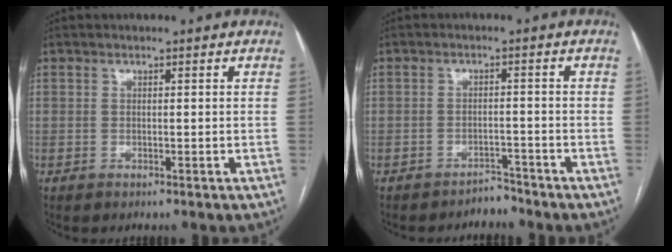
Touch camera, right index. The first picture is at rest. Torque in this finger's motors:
{"motor_torque": [-0.01, -0.04, -0.04, -0.02]}